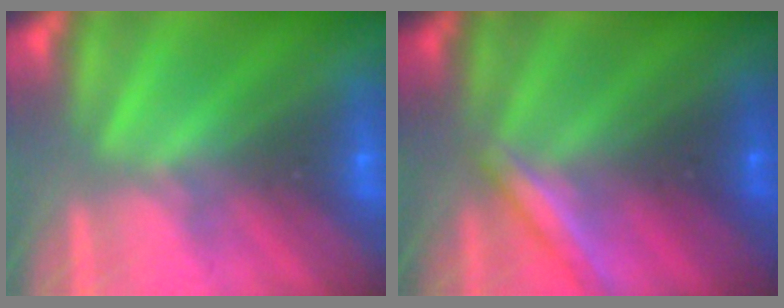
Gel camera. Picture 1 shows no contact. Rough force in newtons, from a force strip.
{"total": 1.9}